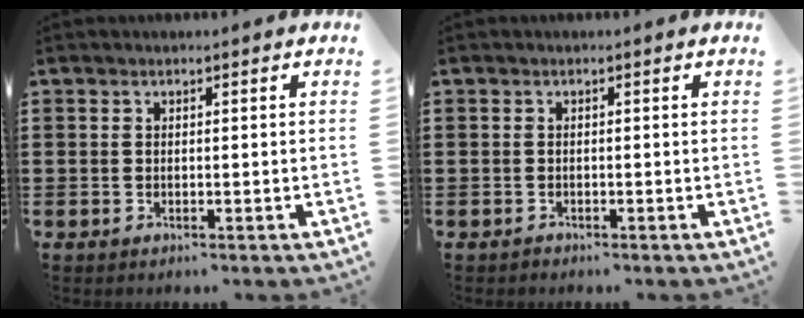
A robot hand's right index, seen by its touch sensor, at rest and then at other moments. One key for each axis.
{"total": 0.5, "fx": -0.5, "fy": 0.2, "fz": -0.1, "tx": 0.000, "ty": 0.003, "tz": -0.011}